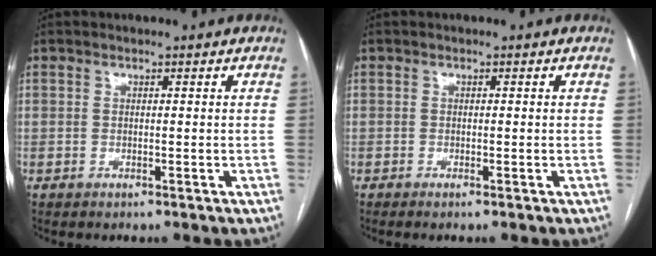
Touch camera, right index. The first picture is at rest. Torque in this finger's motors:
{"motor_torque": [-0.02, -0.08, -0.02, 0.01]}